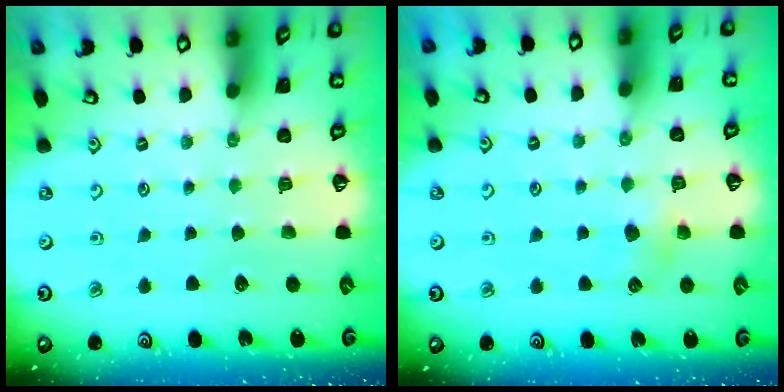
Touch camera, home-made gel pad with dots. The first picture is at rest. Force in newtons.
{"total": 5.5, "press": 5.4, "slide": 0.5}